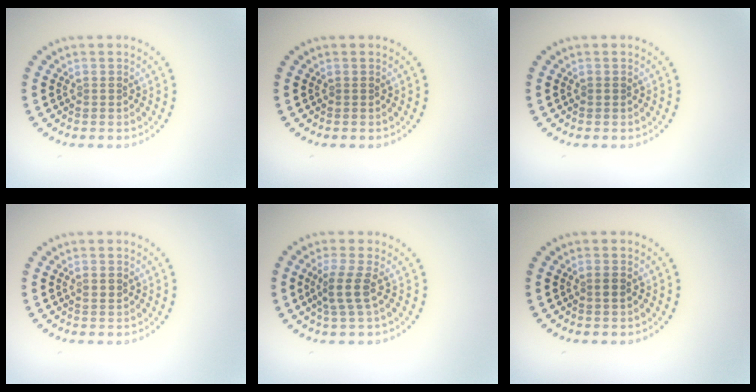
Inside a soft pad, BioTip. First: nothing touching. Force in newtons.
{"total": 0.0}
{"total": 0.5, "press": 0.5, "slide": 0.1}
{"total": 1.1, "press": 1.0, "slide": 0.4}
{"total": 2.6, "press": 2.0, "slide": 1.6}
{"total": 0.9, "press": 0.8, "slide": 0.3}